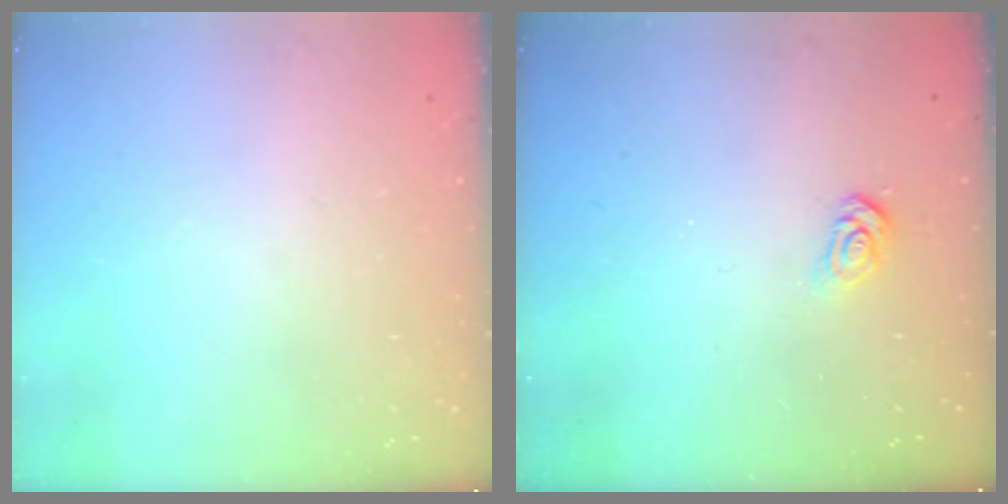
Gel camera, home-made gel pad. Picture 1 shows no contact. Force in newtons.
{"total": 3.9, "press": 3.9, "slide": 0.4}